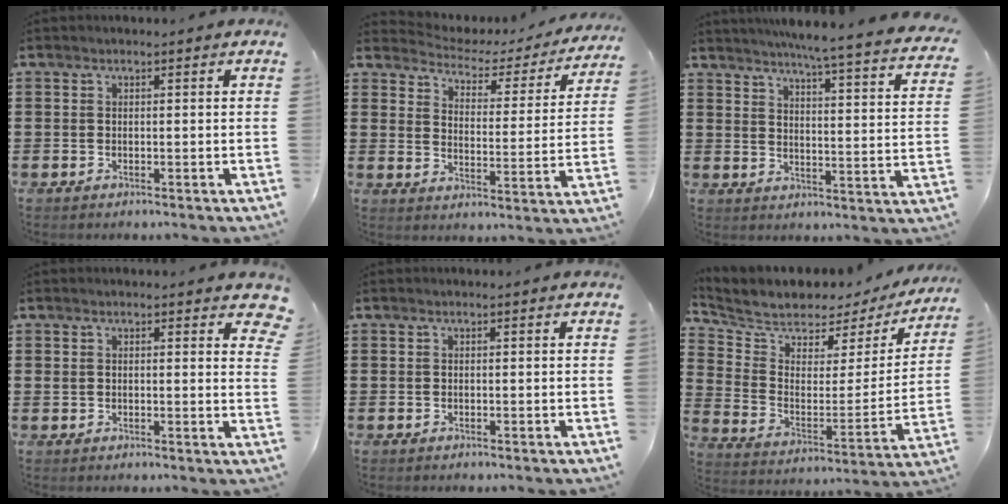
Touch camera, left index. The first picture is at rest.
{"total": 3.0, "force": [2.8, 0.9, 0.4], "torque": [-0.031, -0.025, 0.040]}
{"total": 5.0, "force": [4.3, -1.0, 2.3], "torque": [-0.058, -0.044, 0.064]}
{"total": 2.1, "force": [1.6, 0.9, 1.1], "torque": [-0.019, 0.003, 0.028]}
{"total": 0.0}
{"total": 4.8, "force": [4.4, 1.9, 0.4], "torque": [-0.047, -0.041, 0.070]}